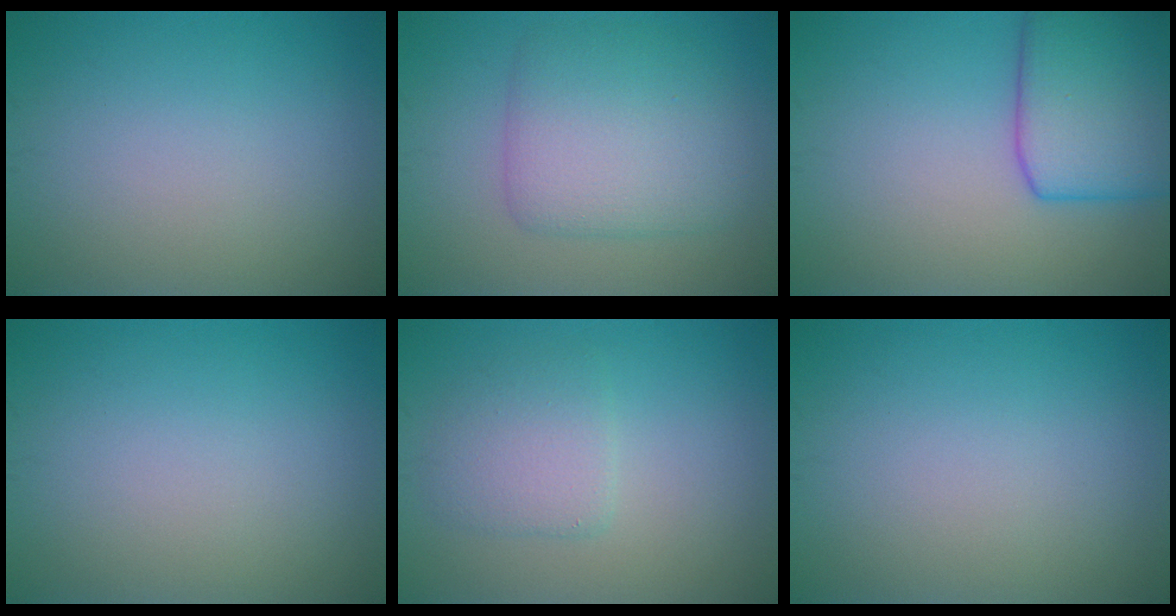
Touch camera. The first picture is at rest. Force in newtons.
{"total": 5.9, "press": 5.9, "slide": 0.1}
{"total": 7.8, "press": 7.8, "slide": 0.4}
{"total": 0.0}
{"total": 2.9, "press": 2.9, "slide": 0.3}
{"total": 0.0}